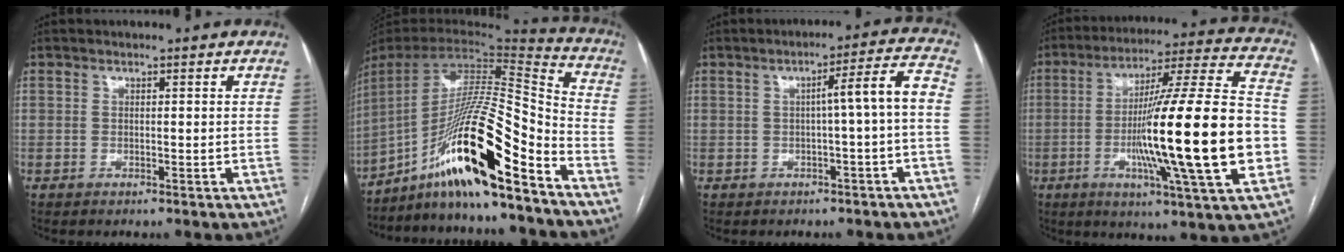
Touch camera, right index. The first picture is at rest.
{"total": 21.1, "force": [-13.5, 0.5, 16.2], "torque": [-0.292, 0.005, -0.242]}
{"total": 6.0, "force": [-0.9, -0.4, 5.9], "torque": [-0.080, 0.019, -0.011]}
{"total": 24.9, "force": [-4.5, 0.3, 24.5], "torque": [-0.374, -0.010, -0.084]}